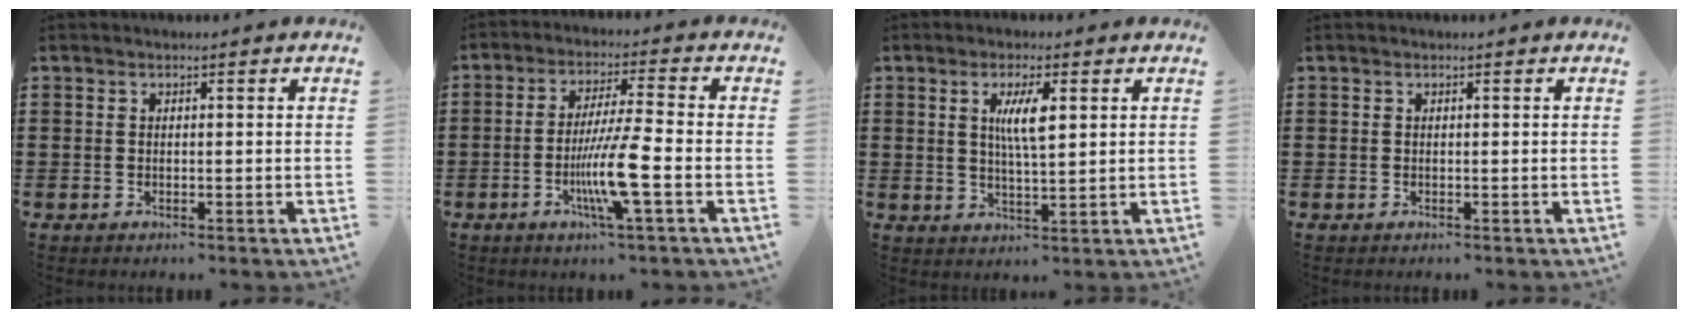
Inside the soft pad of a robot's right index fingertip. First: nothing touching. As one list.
[{"total": 9.0, "force": [-3.1, 0.0, 8.4], "torque": [-0.158, -0.015, -0.059]}, {"total": 5.0, "force": [1.5, 1.2, 4.7], "torque": [-0.096, 0.008, 0.022]}, {"total": 0.0}]